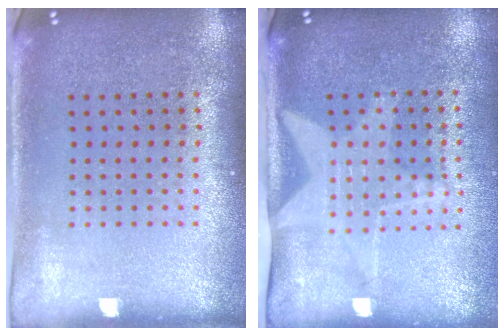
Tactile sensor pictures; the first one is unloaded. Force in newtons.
{"total": 2.0, "press": 1.6, "slide": 1.2}